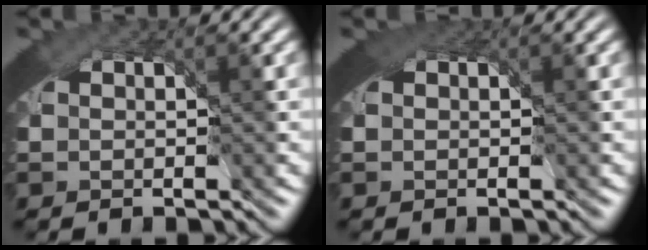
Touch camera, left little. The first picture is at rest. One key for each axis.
{"total": 0.6, "fx": 0.1, "fy": 0.3, "fz": 0.4, "tx": -0.005, "ty": 0.005, "tz": -0.003}